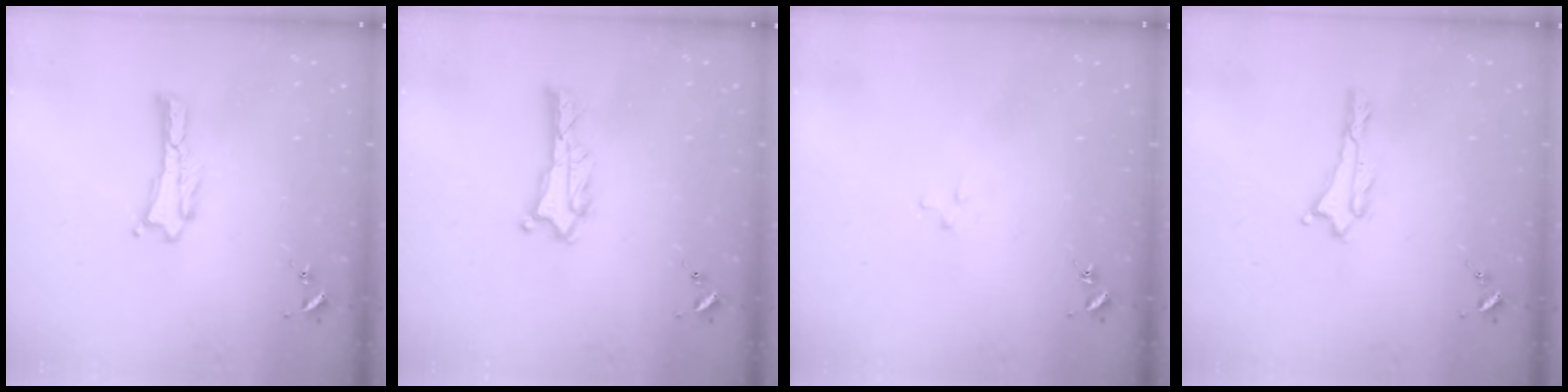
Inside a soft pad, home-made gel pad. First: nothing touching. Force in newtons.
{"total": 0.7, "press": 0.7, "slide": 0.1}
{"total": 1.8, "press": 1.8, "slide": 0.1}
{"total": 0.0}